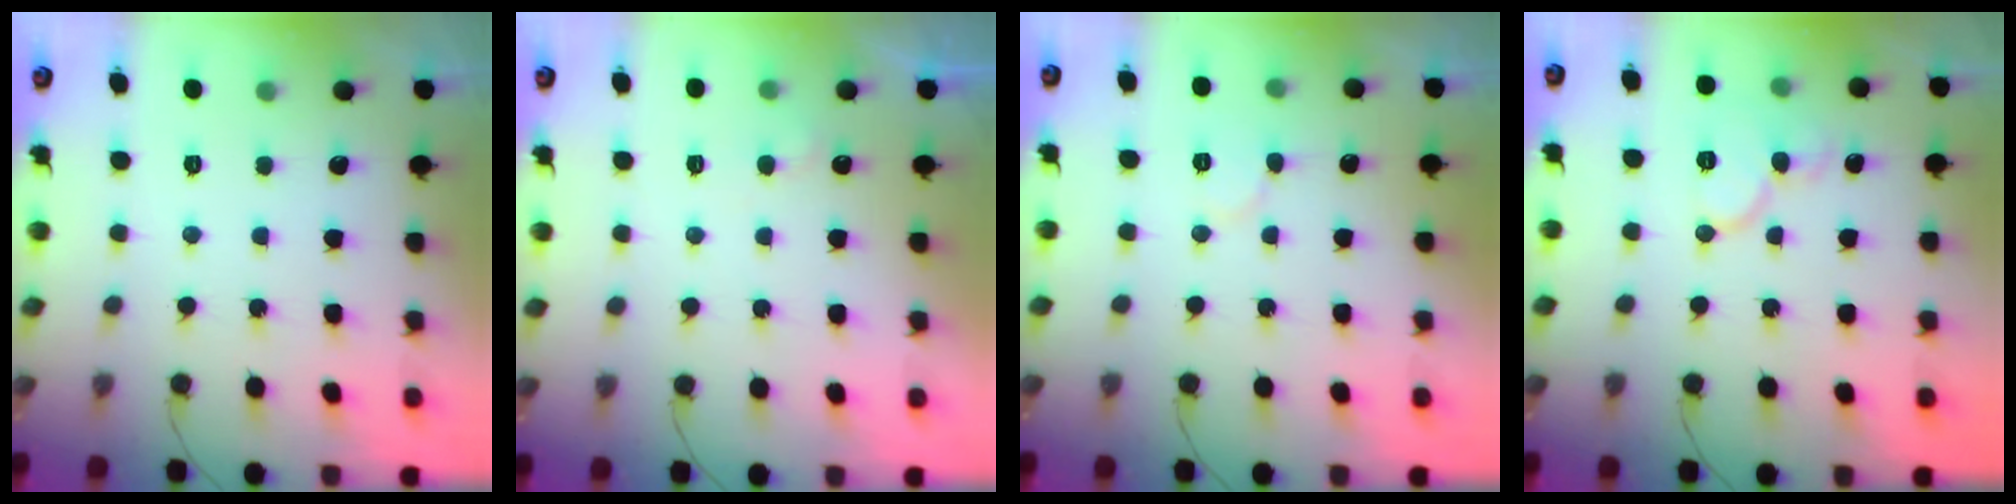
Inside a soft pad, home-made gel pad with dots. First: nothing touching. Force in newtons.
{"total": 3.7, "press": 3.7, "slide": 0.3}
{"total": 5.2, "press": 5.2, "slide": 0.5}
{"total": 10.0, "press": 9.9, "slide": 1.2}